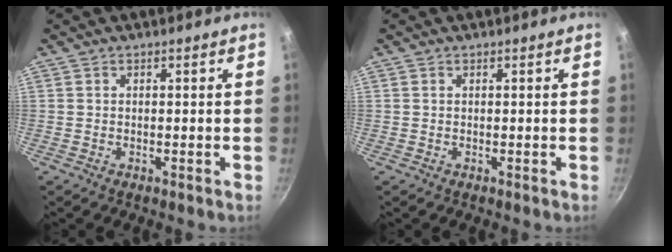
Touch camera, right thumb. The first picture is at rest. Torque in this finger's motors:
{"motor_torque": [0.16, 0.07, 0.27, 0.05, 0.03]}